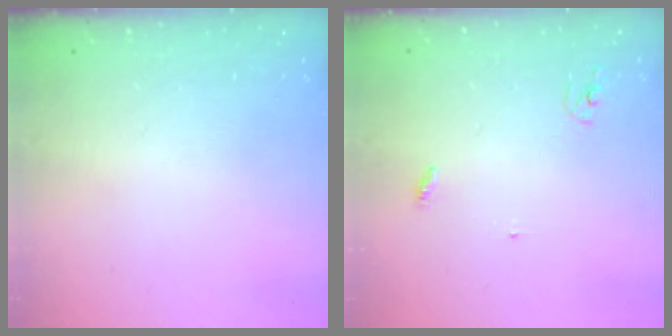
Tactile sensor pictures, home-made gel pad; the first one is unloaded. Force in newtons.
{"total": 2.8, "press": 2.8, "slide": 0.2}